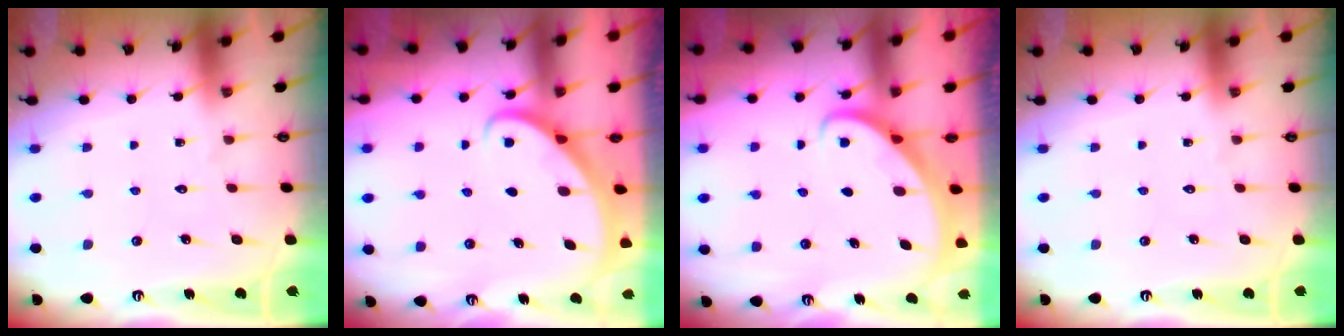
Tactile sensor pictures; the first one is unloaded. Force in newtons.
{"total": 2.6, "press": 2.6, "slide": 0.2}
{"total": 2.7, "press": 2.7, "slide": 0.2}
{"total": 0.0}